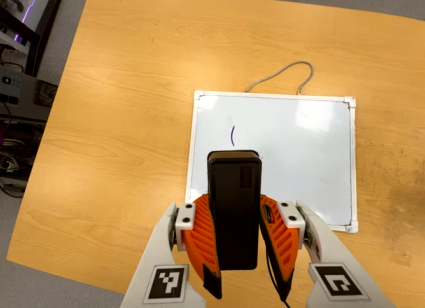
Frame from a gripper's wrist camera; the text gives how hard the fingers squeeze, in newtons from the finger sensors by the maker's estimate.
{"total": 8.1, "left": 7.1, "right": 9.2}